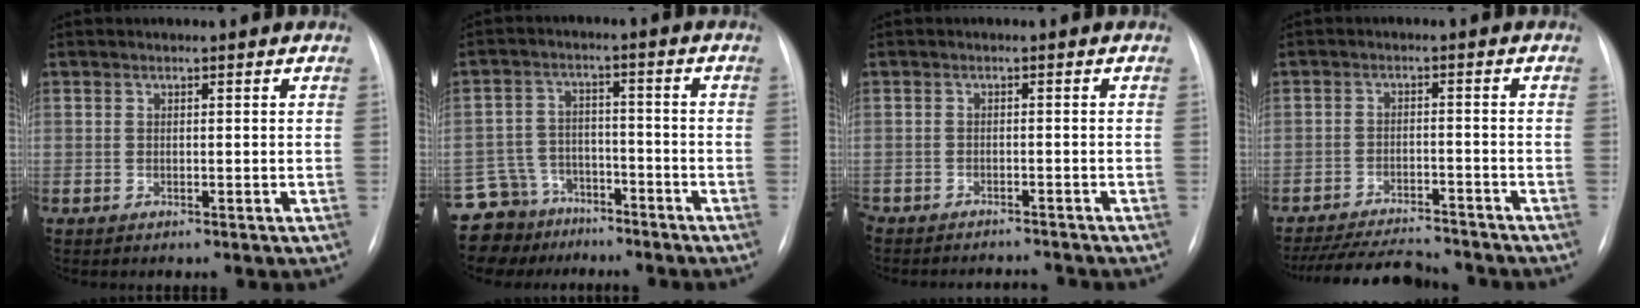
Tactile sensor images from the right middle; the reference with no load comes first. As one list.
[{"total": 9.9, "force": [-7.8, 6.1, -0.2], "torque": [-0.011, 0.040, -0.128]}, {"total": 5.1, "force": [-5.1, 0.5, 0.4], "torque": [0.000, -0.004, -0.074]}, {"total": 12.7, "force": [-11.7, 2.0, 4.4], "torque": [-0.073, -0.008, -0.171]}]